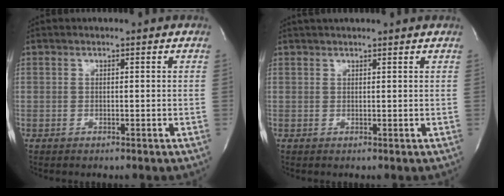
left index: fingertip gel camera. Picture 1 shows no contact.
{"total": 4.7, "force": [4.2, 0.1, 2.0], "torque": [-0.028, 0.027, 0.057]}